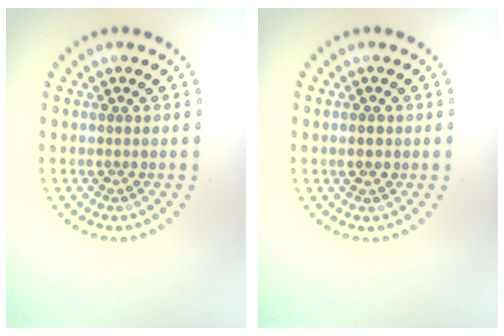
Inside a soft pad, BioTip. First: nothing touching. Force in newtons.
{"total": 1.7, "press": 1.7, "slide": 0.1}